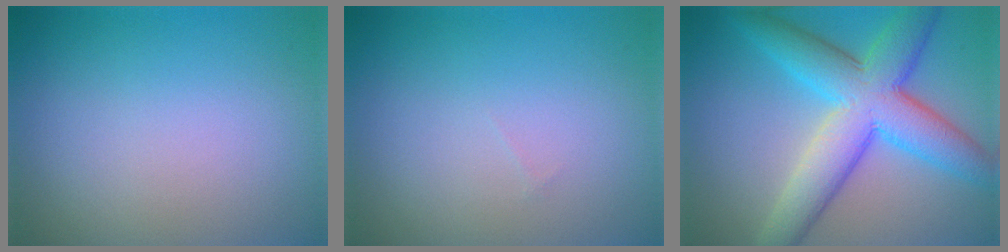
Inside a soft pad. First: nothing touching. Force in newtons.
{"total": 0.0}
{"total": 9.0, "press": 9.0, "slide": 0.0}